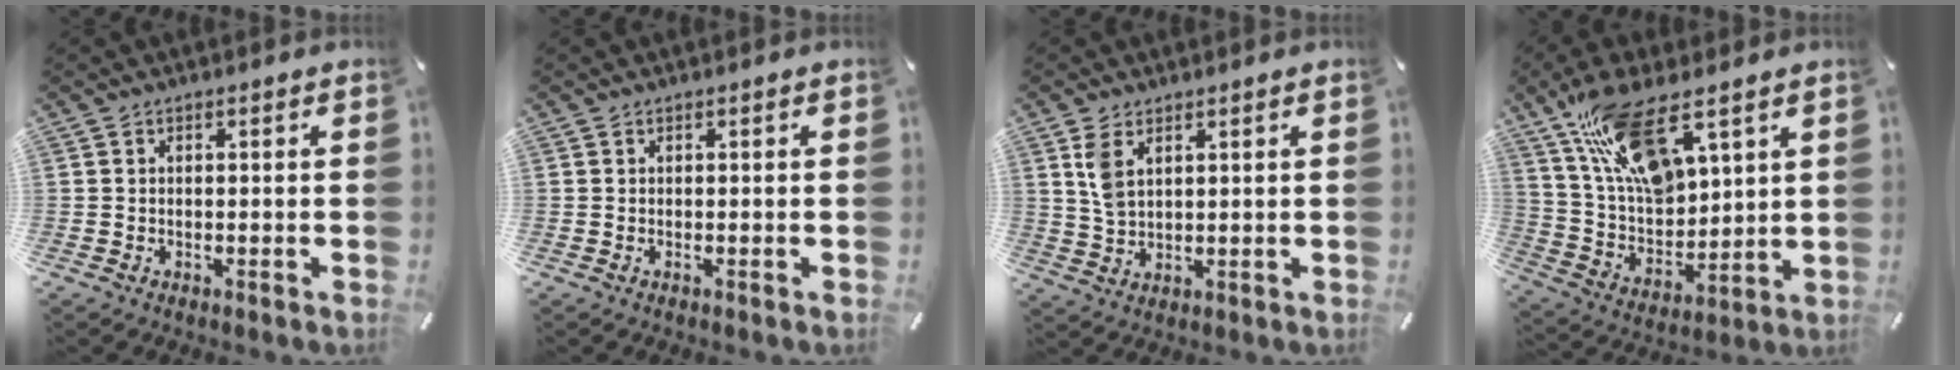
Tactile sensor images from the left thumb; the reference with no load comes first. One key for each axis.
{"total": 0.0}
{"total": 5.0, "fx": 2.2, "fy": 2.9, "fz": 3.4, "tx": -0.082, "ty": 0.003, "tz": 0.038}
{"total": 17.0, "fx": 10.7, "fy": 7.1, "fz": 11.2, "tx": -0.244, "ty": -0.048, "tz": 0.189}